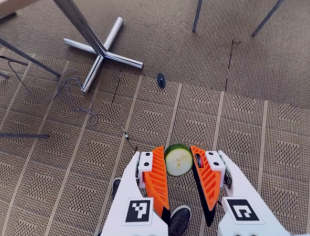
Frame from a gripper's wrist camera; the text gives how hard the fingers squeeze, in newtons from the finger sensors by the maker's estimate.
{"total": 7.4, "left": 7.1, "right": 7.7}